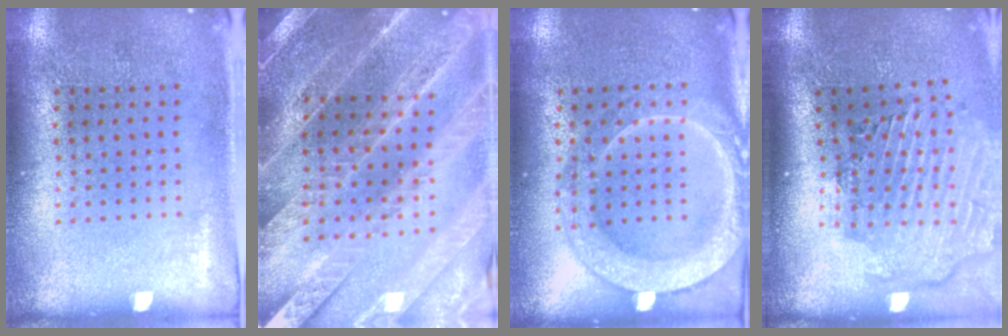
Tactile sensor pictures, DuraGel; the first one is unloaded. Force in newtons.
{"total": 3.2, "press": 3.1, "slide": 0.8}
{"total": 2.1, "press": 2.1, "slide": 0.2}
{"total": 2.9, "press": 2.2, "slide": 1.8}